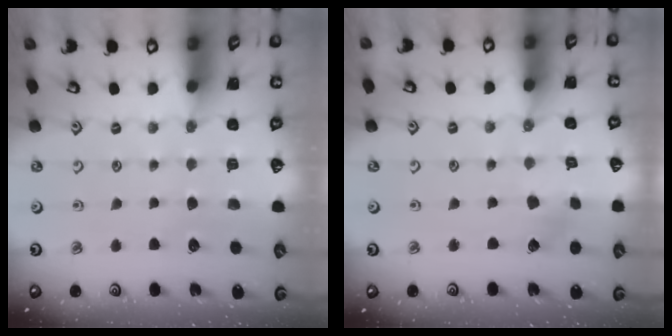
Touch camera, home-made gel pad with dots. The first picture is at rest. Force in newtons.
{"total": 2.4, "press": 2.2, "slide": 0.9}